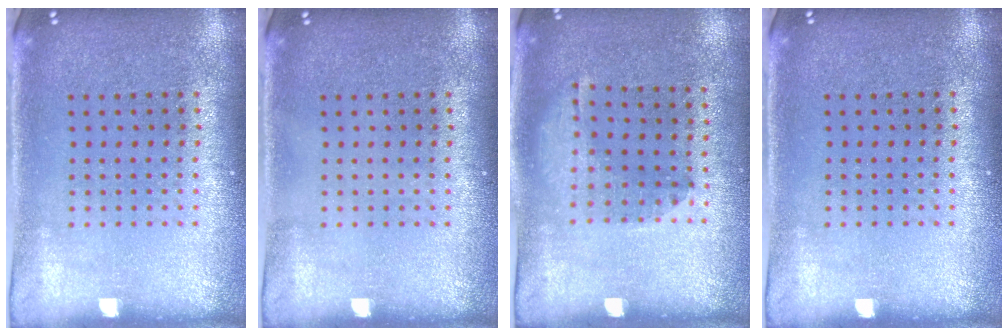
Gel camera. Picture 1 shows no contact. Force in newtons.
{"total": 0.0}
{"total": 1.3, "press": 0.8, "slide": 1.0}
{"total": 0.0}